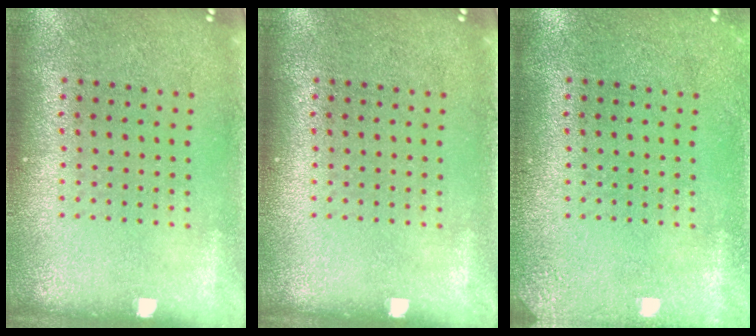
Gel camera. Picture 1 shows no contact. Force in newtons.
{"total": 0.0}
{"total": 1.7, "press": 1.7, "slide": 0.2}